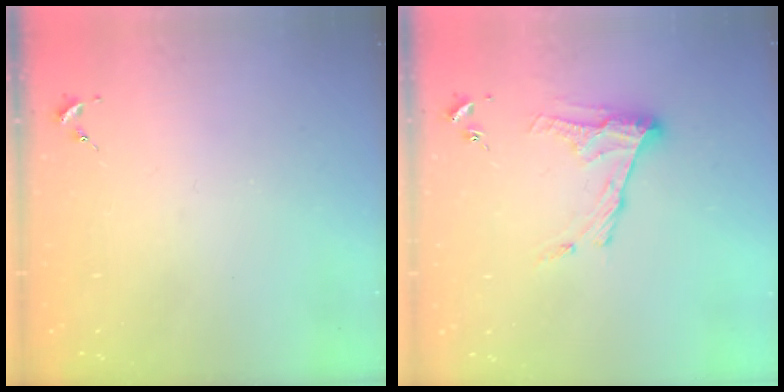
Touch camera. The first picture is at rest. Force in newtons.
{"total": 12.2, "press": 12.2, "slide": 0.5}